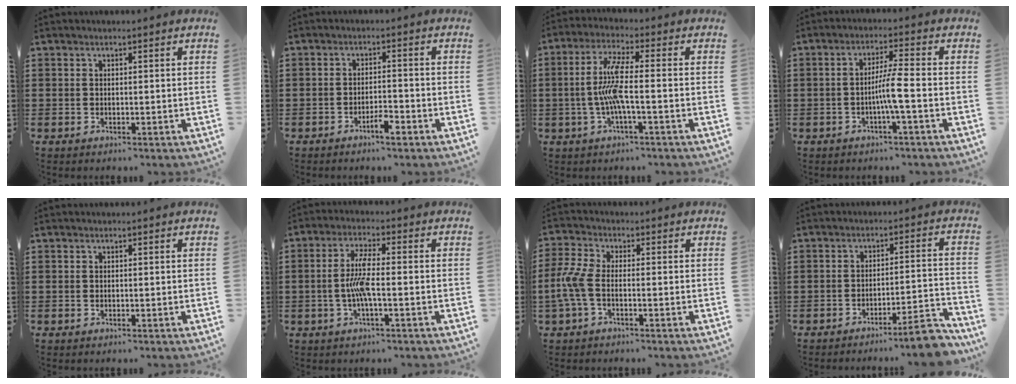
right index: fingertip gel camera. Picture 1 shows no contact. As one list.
[{"total": 2.9, "force": [-2.0, 0.8, 1.9], "torque": [-0.032, 0.007, -0.037]}, {"total": 7.5, "force": [-1.3, 0.7, 7.3], "torque": [-0.166, -0.014, -0.036]}, {"total": 4.8, "force": [-1.4, -0.4, 4.6], "torque": [-0.090, -0.009, -0.031]}, {"total": 0.0}, {"total": 5.8, "force": [-1.2, 1.0, 5.6], "torque": [-0.121, -0.005, -0.031]}, {"total": 5.2, "force": [-1.6, 2.0, 4.5], "torque": [-0.121, -0.011, -0.039]}, {"total": 7.0, "force": [-5.6, 0.3, 4.1], "torque": [-0.061, -0.002, -0.102]}]